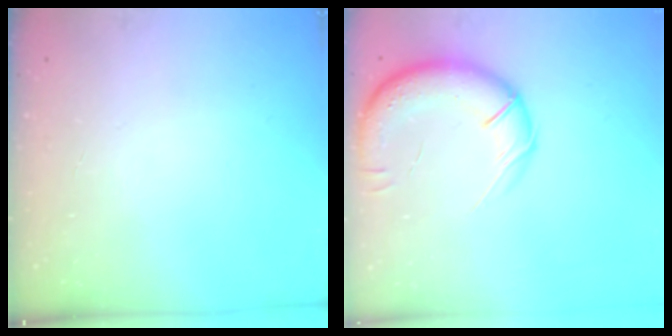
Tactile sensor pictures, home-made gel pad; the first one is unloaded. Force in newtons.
{"total": 15.8, "press": 15.3, "slide": 4.0}